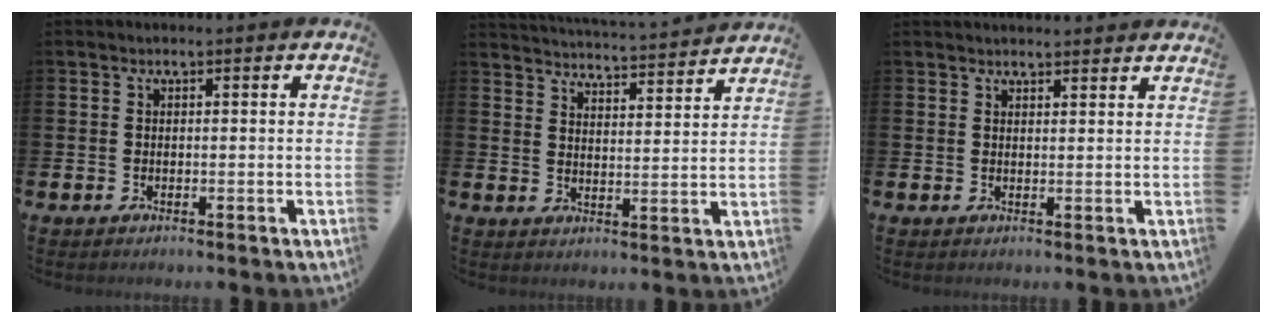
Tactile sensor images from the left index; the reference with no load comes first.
{"total": 4.6, "force": [4.6, -0.4, 0.2], "torque": [-0.019, -0.045, 0.077]}
{"total": 2.1, "force": [2.1, 0.1, -0.1], "torque": [0.005, -0.012, 0.036]}